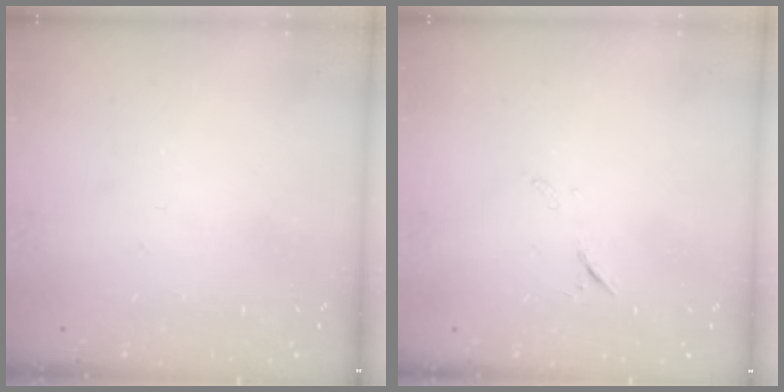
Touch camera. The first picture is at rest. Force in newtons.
{"total": 6.2, "press": 6.2, "slide": 0.8}